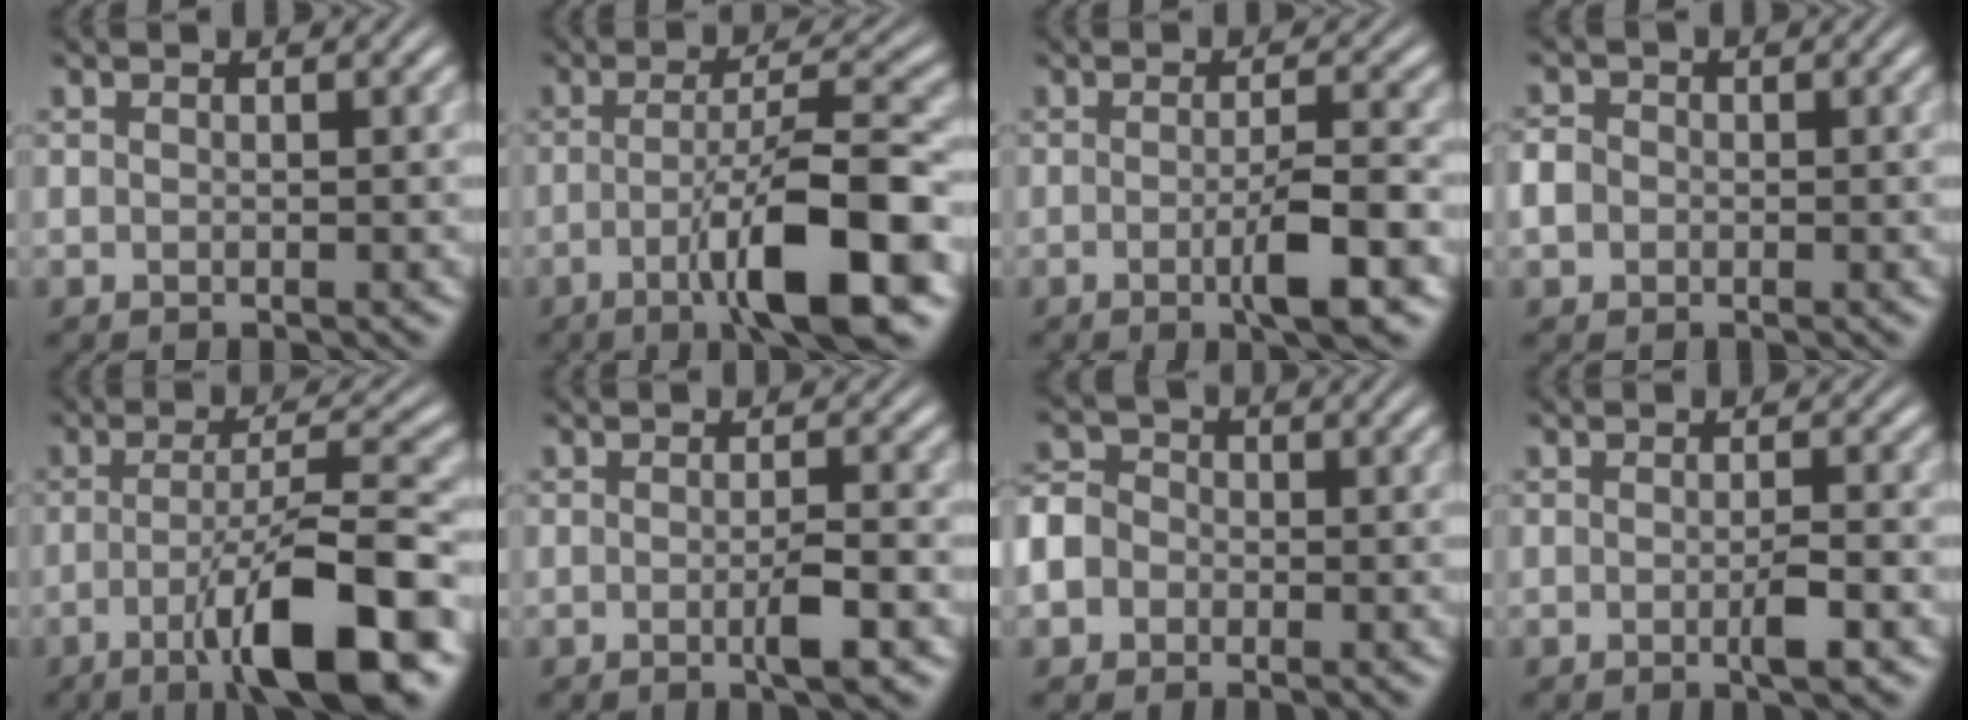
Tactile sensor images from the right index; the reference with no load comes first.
{"total": 8.4, "force": [-3.5, 1.6, 7.5], "torque": [-0.110, -0.001, -0.051]}
{"total": 3.6, "force": [-1.4, 0.4, 3.3], "torque": [-0.050, -0.003, -0.027]}
{"total": 2.4, "force": [-0.4, 2.2, 0.9], "torque": [-0.031, -0.006, -0.007]}
{"total": 9.2, "force": [-4.3, 1.8, 8.0], "torque": [-0.118, -0.004, -0.061]}
{"total": 2.0, "force": [-0.8, 0.3, 1.8], "torque": [-0.020, 0.003, -0.021]}
{"total": 6.2, "force": [-0.9, 5.8, 2.2], "torque": [-0.062, -0.013, -0.023]}
{"total": 1.6, "force": [-0.7, 0.2, 1.4], "torque": [-0.015, 0.003, -0.017]}